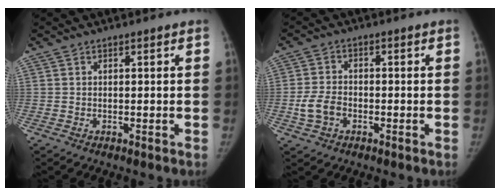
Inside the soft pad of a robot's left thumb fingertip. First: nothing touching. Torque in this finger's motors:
{"motor_torque": [-0.36, 0.44, 0.27, 0.07, 0.02]}